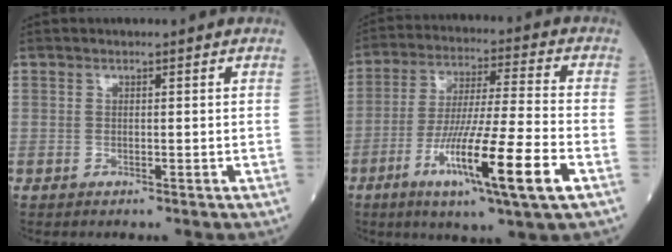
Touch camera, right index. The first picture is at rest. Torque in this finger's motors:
{"motor_torque": [1.84, -0.30, 1.05, 0.21]}